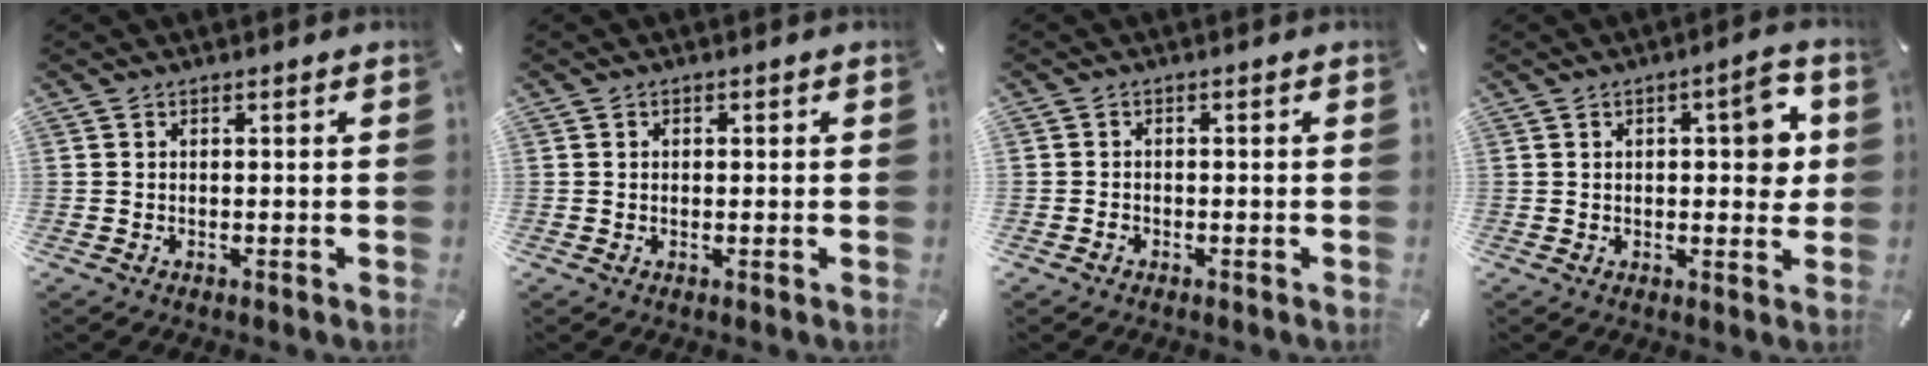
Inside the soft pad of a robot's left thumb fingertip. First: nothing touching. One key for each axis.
{"total": 0.9, "fx": 0.0, "fy": 0.8, "fz": 0.4, "tx": 0.001, "ty": 0.002, "tz": -0.003}
{"total": 1.7, "fx": -0.7, "fy": 1.5, "fz": 0.2, "tx": -0.002, "ty": 0.006, "tz": -0.019}
{"total": 7.9, "fx": 1.6, "fy": 3.6, "fz": 6.9, "tx": -0.081, "ty": -0.006, "tz": 0.018}